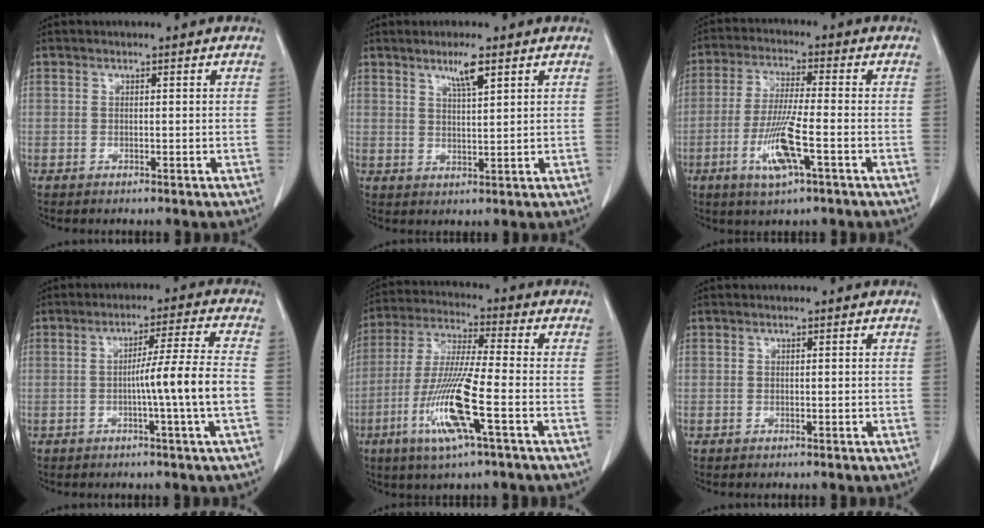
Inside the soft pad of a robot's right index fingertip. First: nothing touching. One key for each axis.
{"total": 3.9, "fx": 2.5, "fy": 0.1, "fz": 3.0, "tx": -0.056, "ty": -0.003, "tz": 0.045}
{"total": 8.9, "fx": -3.3, "fy": 0.6, "fz": 8.2, "tx": -0.165, "ty": -0.010, "tz": -0.062}
{"total": 8.6, "fx": -1.8, "fy": -1.8, "fz": 8.2, "tx": -0.128, "ty": 0.001, "tz": -0.029}
{"total": 12.8, "fx": -4.6, "fy": 0.1, "fz": 11.9, "tx": -0.245, "ty": -0.015, "tz": -0.092}
{"total": 0.0}